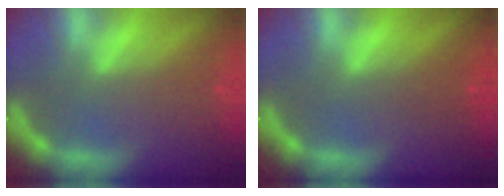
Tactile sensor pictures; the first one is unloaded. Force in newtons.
{"total": 1.4}